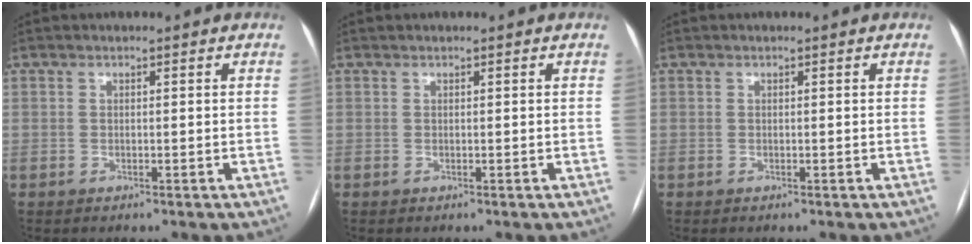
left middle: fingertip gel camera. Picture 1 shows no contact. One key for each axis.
{"total": 0.0}
{"total": 0.0}